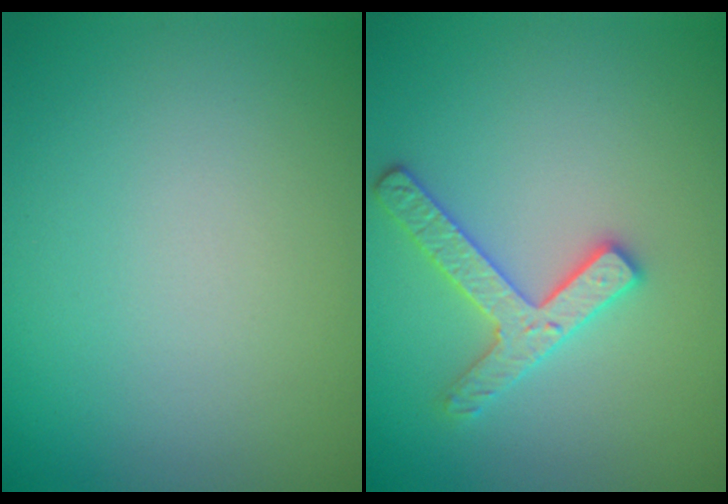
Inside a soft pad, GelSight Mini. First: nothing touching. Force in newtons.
{"total": 2.9, "press": 2.8, "slide": 0.6}